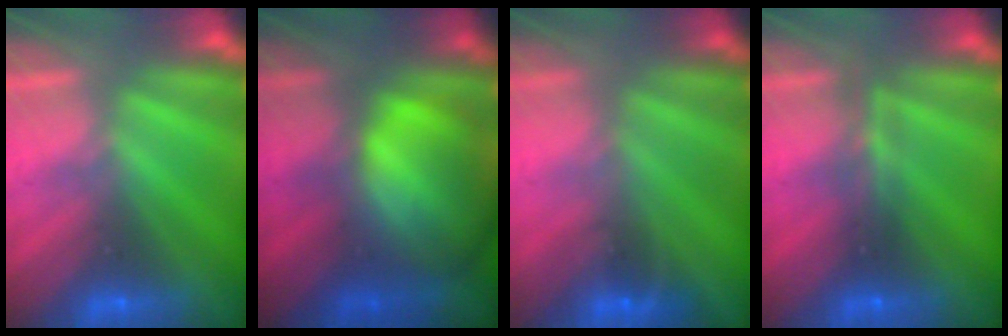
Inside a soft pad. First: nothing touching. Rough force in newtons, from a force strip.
{"total": 7.2}
{"total": 1.3}
{"total": 2.3}